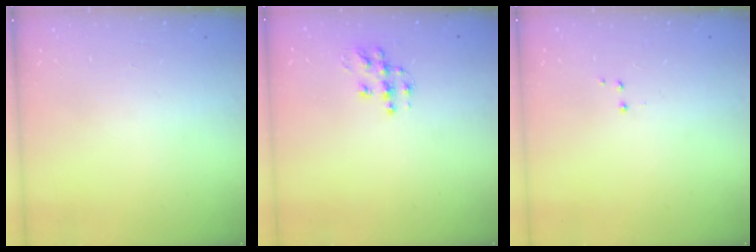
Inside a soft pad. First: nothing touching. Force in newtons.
{"total": 9.8, "press": 9.8, "slide": 0.6}
{"total": 3.0, "press": 2.9, "slide": 0.7}